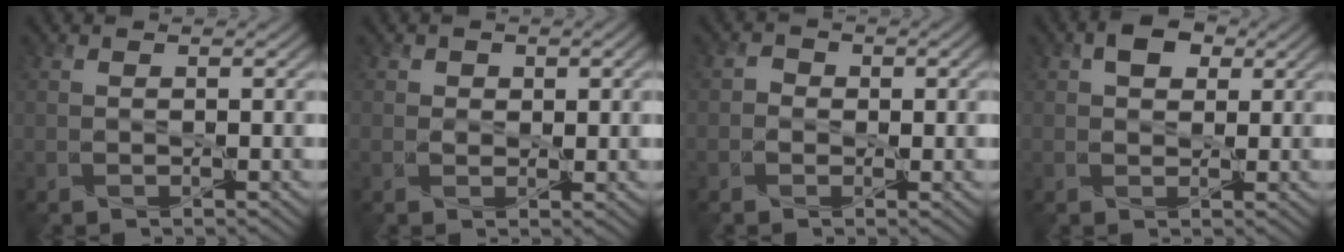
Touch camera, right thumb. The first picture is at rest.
{"total": 1.4, "force": [0.4, 1.2, 0.6], "torque": [-0.012, -0.002, 0.003]}
{"total": 1.5, "force": [-0.5, 1.3, 0.5], "torque": [-0.006, -0.001, -0.014]}
{"total": 3.5, "force": [1.3, 2.3, 2.3], "torque": [-0.043, 0.007, 0.016]}